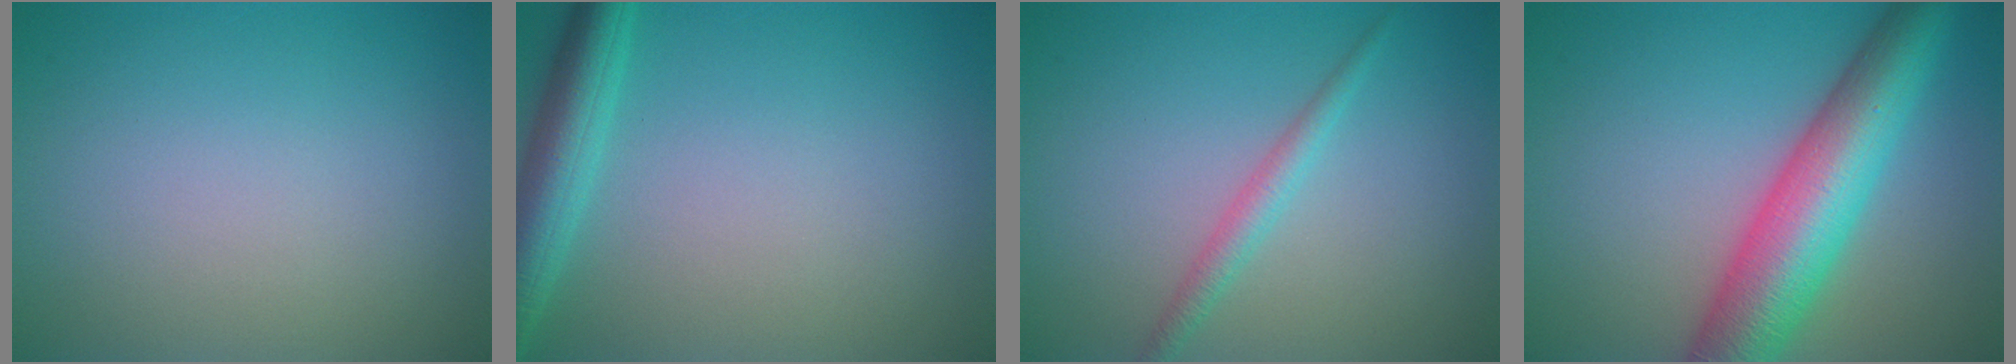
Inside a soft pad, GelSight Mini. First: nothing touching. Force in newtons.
{"total": 4.2, "press": 4.2, "slide": 0.2}
{"total": 1.8, "press": 1.8, "slide": 0.0}
{"total": 9.5, "press": 9.5, "slide": 0.2}